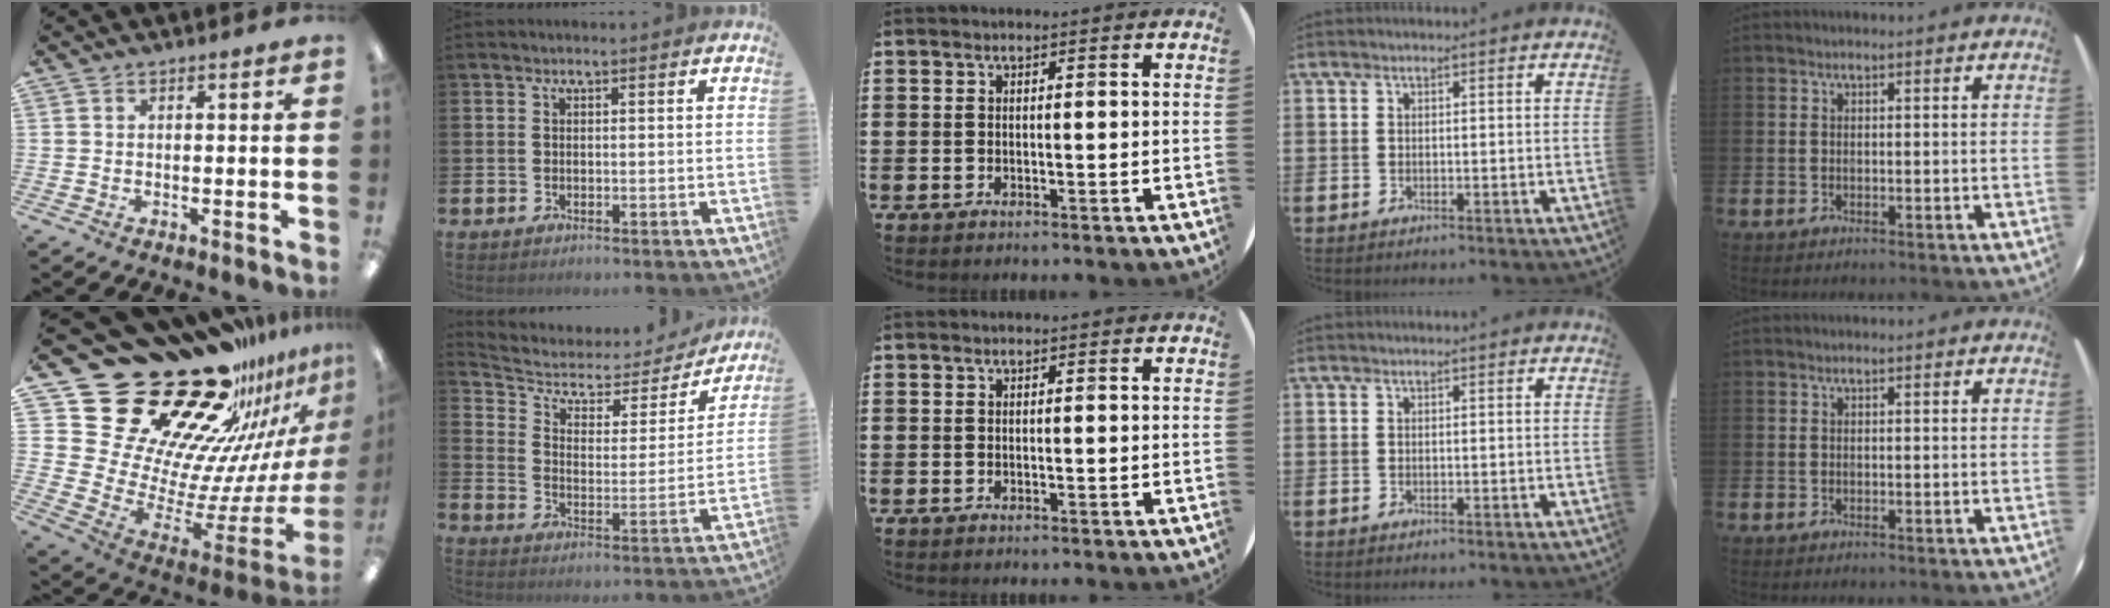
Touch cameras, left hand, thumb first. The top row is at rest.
{"thumb": {"total": 32.4, "force": [24.0, 16.1, 14.7], "torque": [-0.170, -0.246, 0.487]}, "index": {"total": 5.4, "force": [4.2, 2.8, 1.8], "torque": [-0.058, -0.035, 0.061]}}